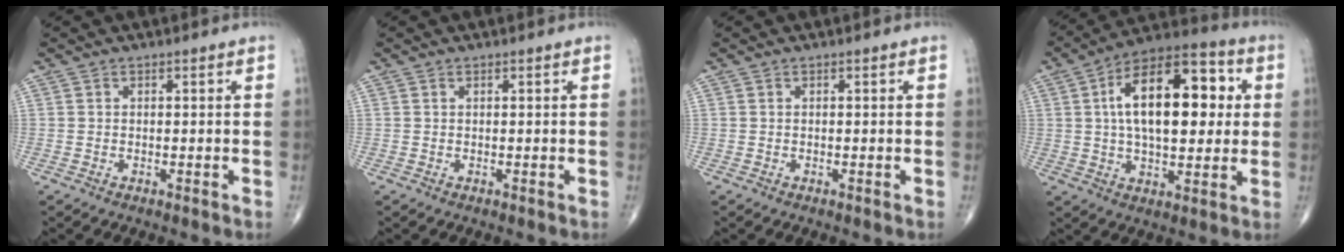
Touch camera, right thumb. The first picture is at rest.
{"total": 0.0}
{"total": 0.0}
{"total": 20.3, "force": [3.4, 10.1, 17.2], "torque": [-0.247, 0.020, 0.046]}